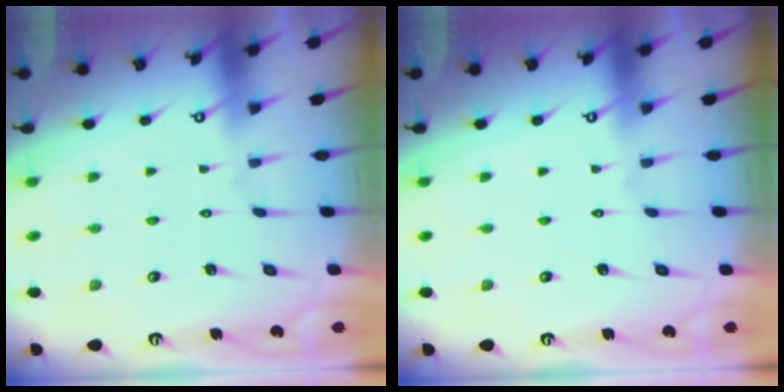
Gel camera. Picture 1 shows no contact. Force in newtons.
{"total": 0.0}